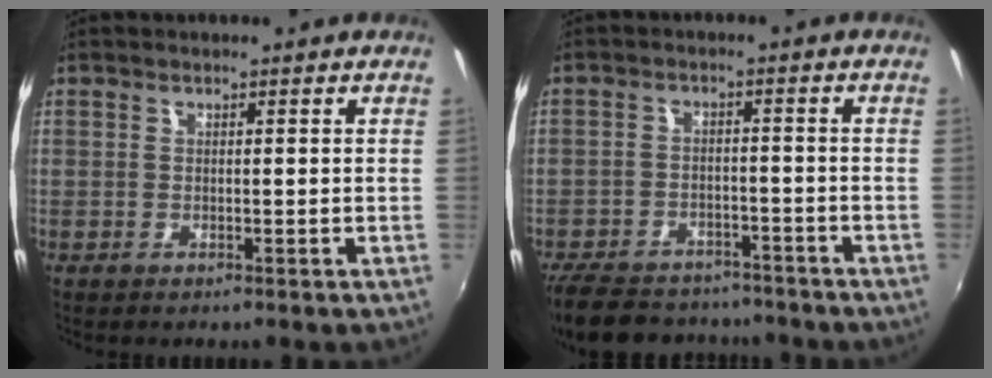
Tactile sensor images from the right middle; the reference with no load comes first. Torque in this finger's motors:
{"motor_torque": [1.08, -1.06, 0.20, 0.21]}